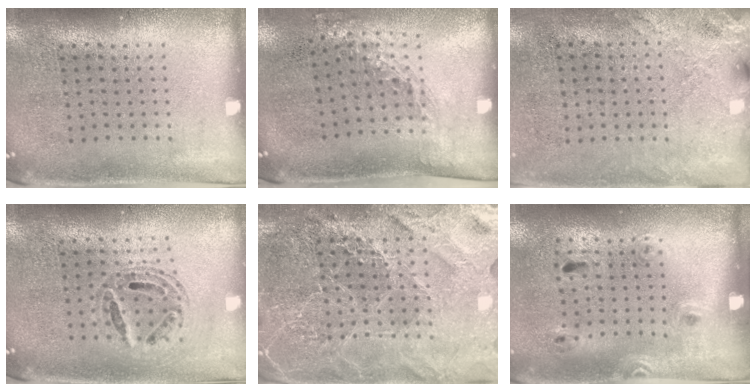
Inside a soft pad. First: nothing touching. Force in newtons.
{"total": 1.5, "press": 1.1, "slide": 1.0}
{"total": 2.5, "press": 2.1, "slide": 1.4}
{"total": 0.7, "press": 0.7, "slide": 0.3}
{"total": 4.8, "press": 4.4, "slide": 2.0}
{"total": 1.5, "press": 0.8, "slide": 1.3}